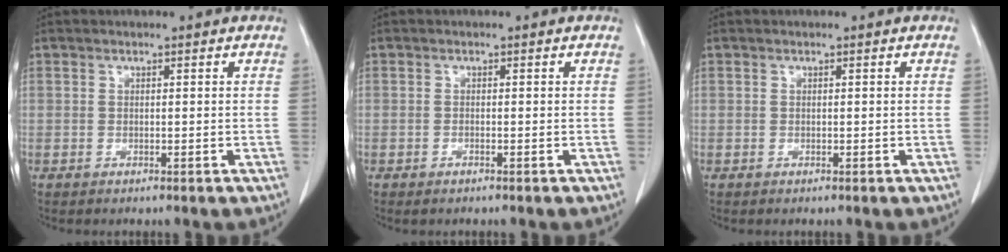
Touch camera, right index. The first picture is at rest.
{"total": 0.5, "force": [-0.4, 0.2, 0.3], "torque": [-0.013, -0.002, -0.003]}
{"total": 0.0}